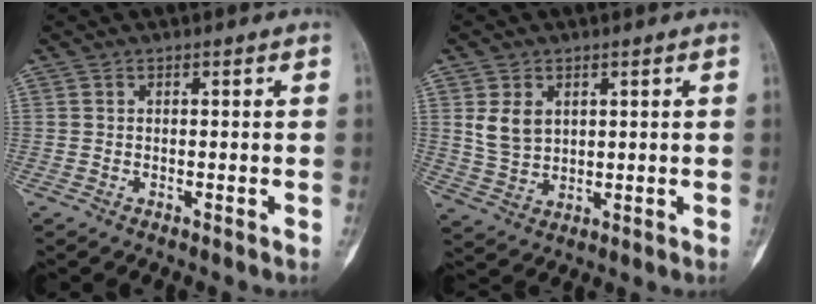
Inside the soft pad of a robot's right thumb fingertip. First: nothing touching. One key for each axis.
{"total": 5.8, "fx": 1.8, "fy": 4.2, "fz": 3.5, "tx": -0.052, "ty": -0.010, "tz": 0.046}